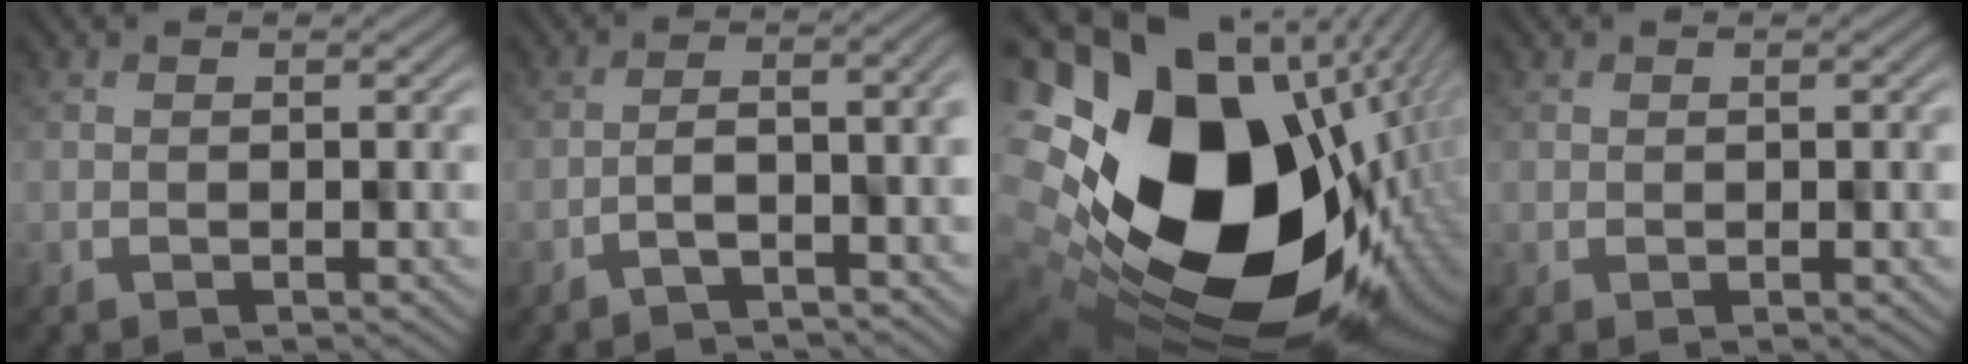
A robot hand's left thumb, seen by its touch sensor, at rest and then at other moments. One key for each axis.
{"total": 5.0, "fx": -2.9, "fy": 1.4, "fz": 3.9, "tx": -0.042, "ty": 0.006, "tz": -0.046}
{"total": 22.3, "fx": 2.2, "fy": 16.2, "fz": 15.1, "tx": -0.337, "ty": -0.100, "tz": 0.088}
{"total": 0.0}